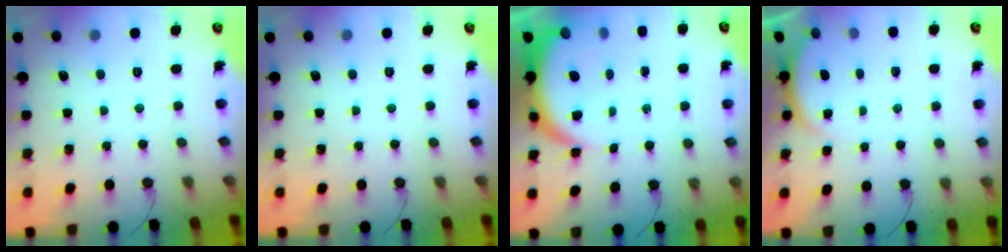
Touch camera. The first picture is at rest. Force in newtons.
{"total": 0.0}
{"total": 8.4, "press": 8.3, "slide": 1.0}
{"total": 2.2, "press": 2.2, "slide": 0.6}